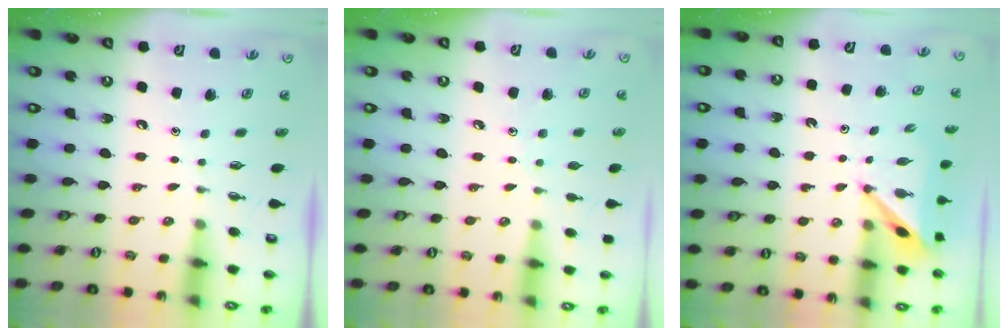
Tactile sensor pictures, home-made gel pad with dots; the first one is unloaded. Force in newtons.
{"total": 6.0, "press": 5.9, "slide": 0.7}
{"total": 4.9, "press": 4.9, "slide": 0.1}